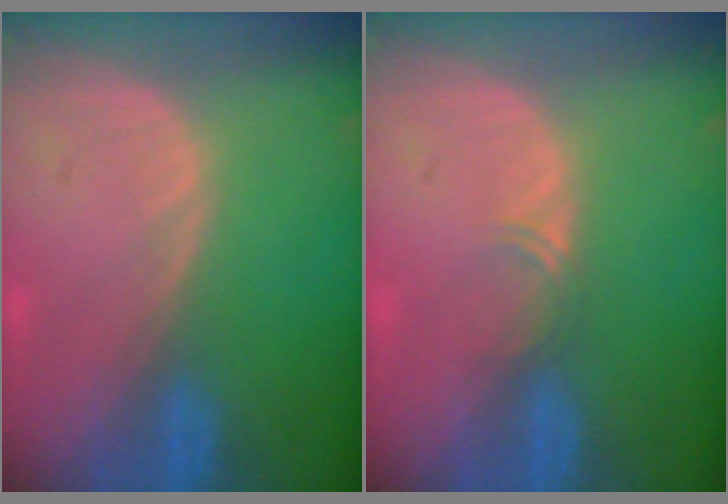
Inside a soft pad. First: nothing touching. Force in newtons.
{"total": 1.4, "press": 1.1, "slide": 0.9}